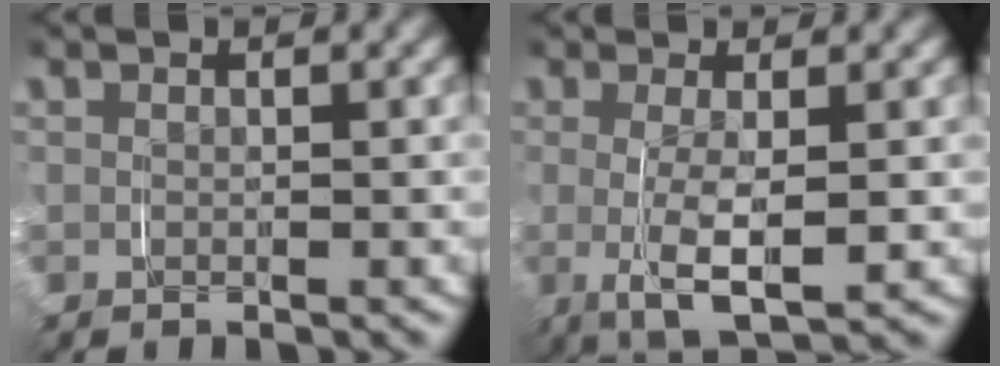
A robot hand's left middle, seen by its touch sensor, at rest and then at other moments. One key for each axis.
{"total": 5.7, "fx": -0.9, "fy": 2.1, "fz": 5.2, "tx": -0.104, "ty": -0.015, "tz": -0.007}